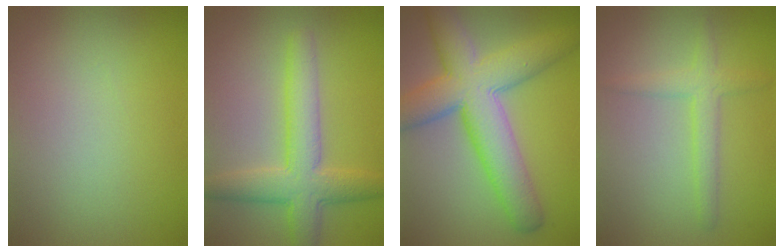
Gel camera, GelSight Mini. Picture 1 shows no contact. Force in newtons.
{"total": 5.9, "press": 5.9, "slide": 0.3}
{"total": 9.4, "press": 9.4, "slide": 0.2}
{"total": 2.6, "press": 2.6, "slide": 0.1}